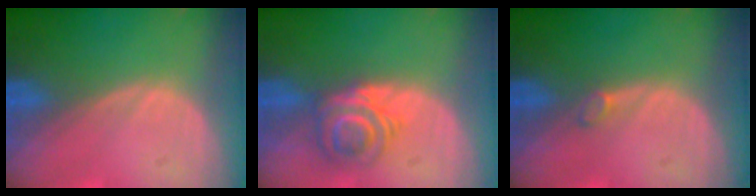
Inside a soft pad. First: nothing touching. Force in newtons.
{"total": 6.3, "press": 5.4, "slide": 3.2}
{"total": 0.9, "press": 0.9, "slide": 0.3}